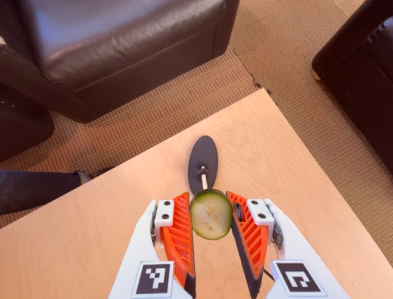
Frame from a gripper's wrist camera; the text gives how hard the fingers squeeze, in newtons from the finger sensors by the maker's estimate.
{"total": 9.3, "left": 9.3, "right": 9.3}